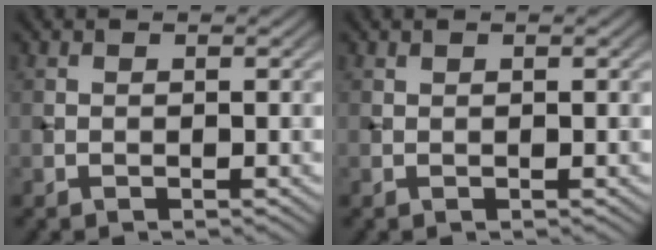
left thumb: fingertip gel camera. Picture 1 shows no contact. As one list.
[{"total": 0.0}]